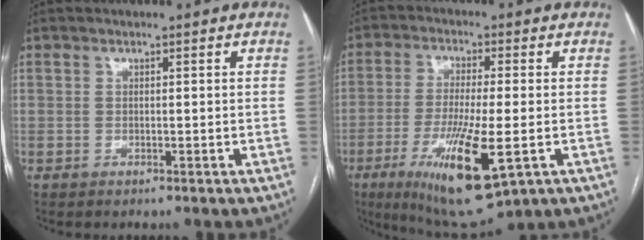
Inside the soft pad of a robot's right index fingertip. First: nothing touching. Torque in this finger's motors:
{"motor_torque": [1.95, -0.19, 0.40, 0.21]}